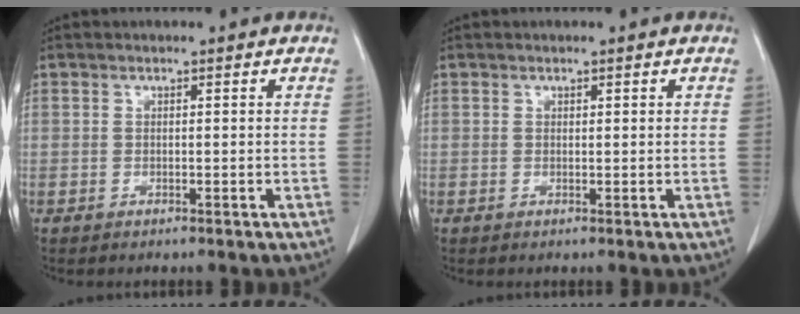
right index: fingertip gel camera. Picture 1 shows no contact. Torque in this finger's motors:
{"motor_torque": [-0.13, 0.18, -0.03, -0.01]}